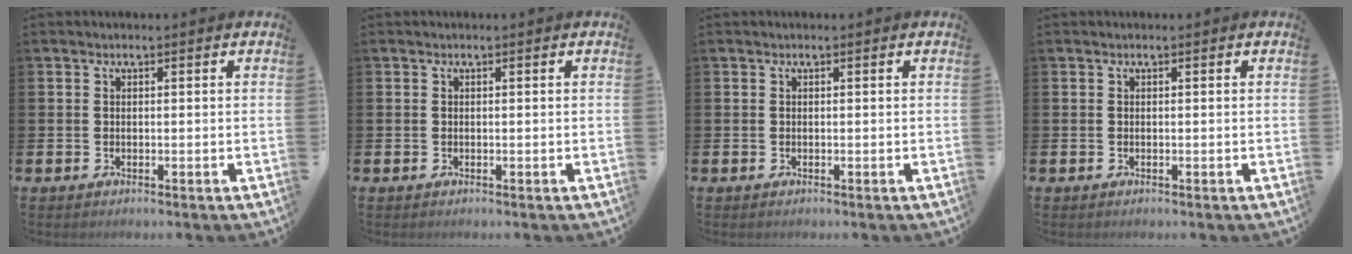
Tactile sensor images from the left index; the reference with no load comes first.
{"total": 0.0}
{"total": 0.0}
{"total": 0.0}